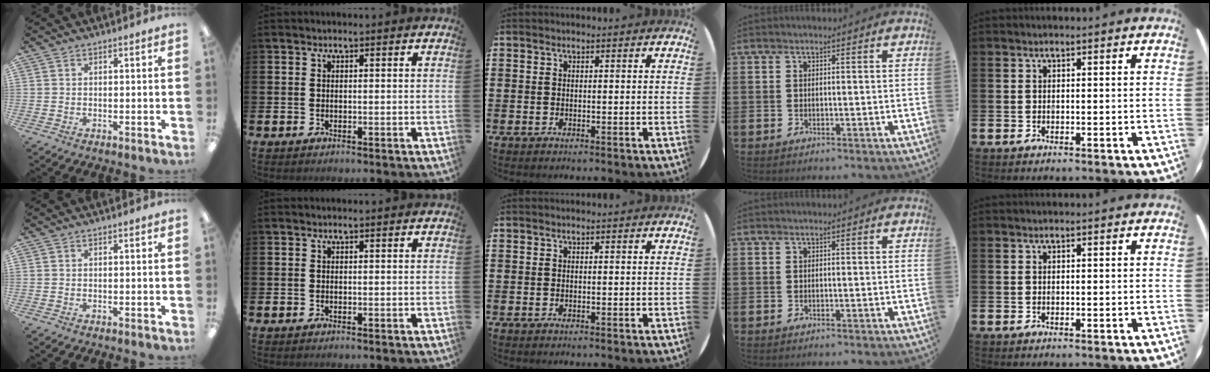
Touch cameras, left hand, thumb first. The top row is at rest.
{}